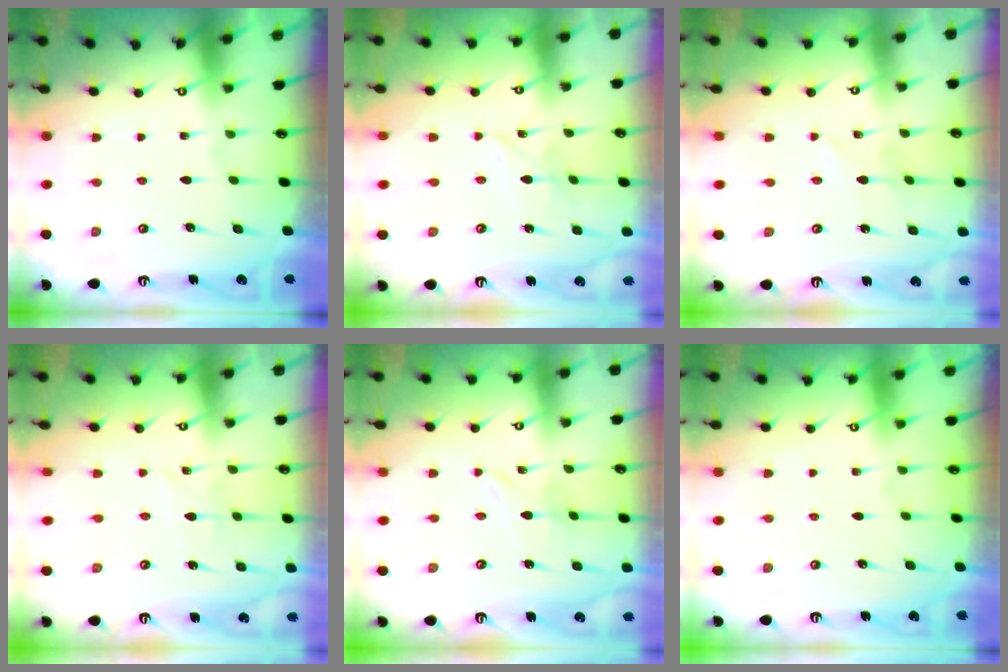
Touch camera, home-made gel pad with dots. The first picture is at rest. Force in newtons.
{"total": 3.3, "press": 3.3, "slide": 0.3}
{"total": 1.5, "press": 1.5, "slide": 0.1}
{"total": 2.0, "press": 2.0, "slide": 0.2}
{"total": 2.0, "press": 2.0, "slide": 0.0}
{"total": 0.0}